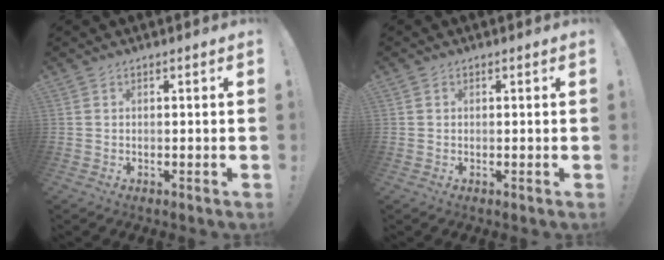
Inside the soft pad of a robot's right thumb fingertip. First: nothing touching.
{"total": 0.5, "force": [0.0, 0.5, 0.0], "torque": [-0.002, 0.003, 0.002]}